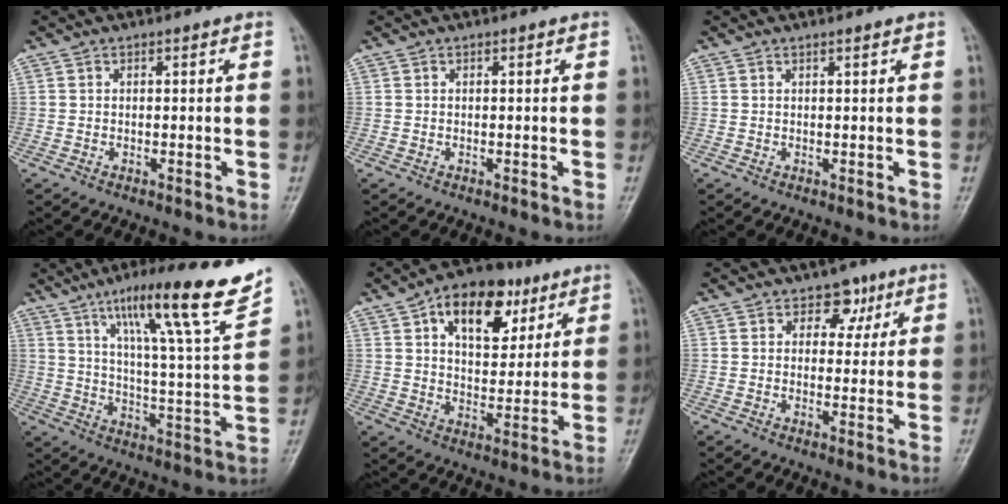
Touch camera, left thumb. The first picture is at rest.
{"total": 0.0}
{"total": 0.6, "force": [0.5, 0.0, 0.4], "torque": [-0.008, -0.002, 0.008]}
{"total": 19.3, "force": [12.9, 1.0, 14.3], "torque": [-0.196, -0.065, 0.198]}
{"total": 15.2, "force": [7.3, 8.9, 9.9], "torque": [-0.108, -0.016, 0.116]}
{"total": 4.9, "force": [2.5, 3.7, 2.2], "torque": [0.008, -0.007, 0.031]}